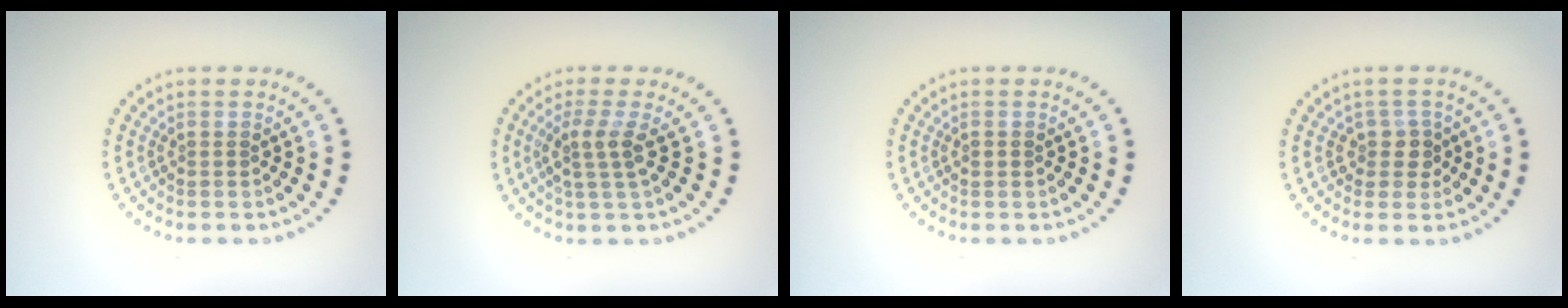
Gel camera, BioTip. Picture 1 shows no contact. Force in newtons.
{"total": 2.5, "press": 2.0, "slide": 1.6}
{"total": 0.8, "press": 0.8, "slide": 0.0}
{"total": 2.0, "press": 1.6, "slide": 1.2}